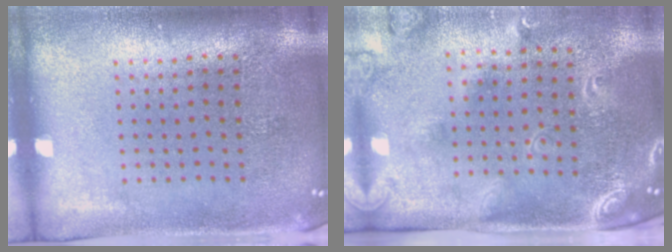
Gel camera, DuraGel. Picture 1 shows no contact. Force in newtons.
{"total": 2.4, "press": 1.8, "slide": 1.6}